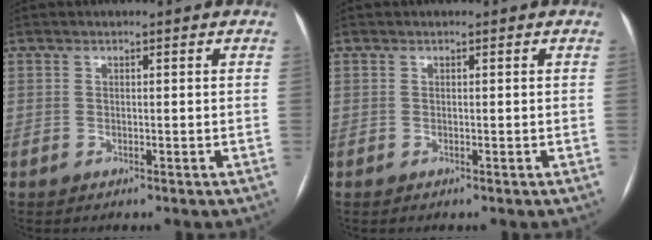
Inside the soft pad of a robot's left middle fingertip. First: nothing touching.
{"total": 0.0}